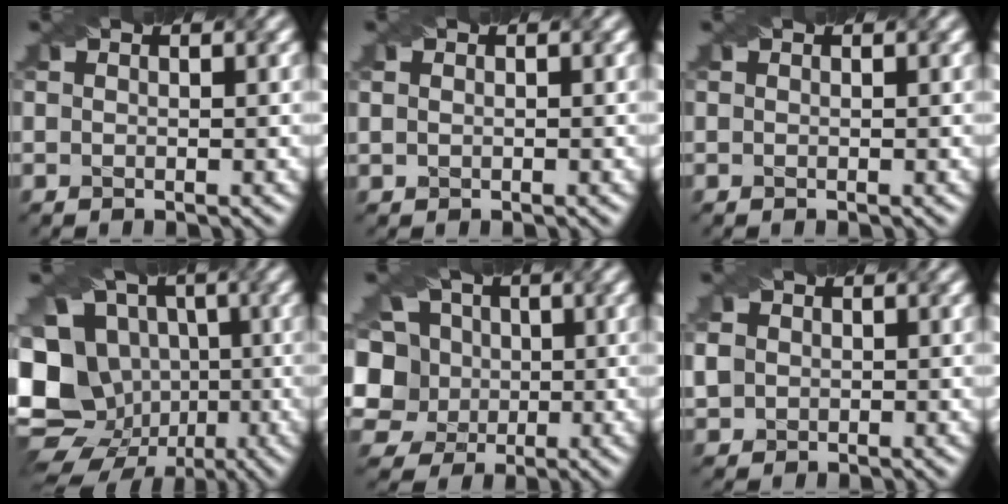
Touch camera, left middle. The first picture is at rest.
{"total": 0.8, "force": [0.3, 0.6, 0.4], "torque": [-0.008, 0.003, 0.005]}
{"total": 0.0}
{"total": 17.5, "force": [-4.1, 14.9, 8.1], "torque": [-0.161, 0.015, -0.087]}
{"total": 8.8, "force": [1.0, 7.5, 4.5], "torque": [-0.093, 0.029, -0.009]}
{"total": 1.9, "force": [0.0, 1.7, 0.8], "torque": [-0.024, 0.002, 0.002]}